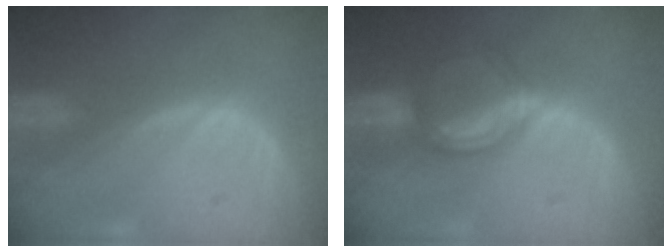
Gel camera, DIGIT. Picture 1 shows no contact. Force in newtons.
{"total": 5.2, "press": 5.0, "slide": 1.5}